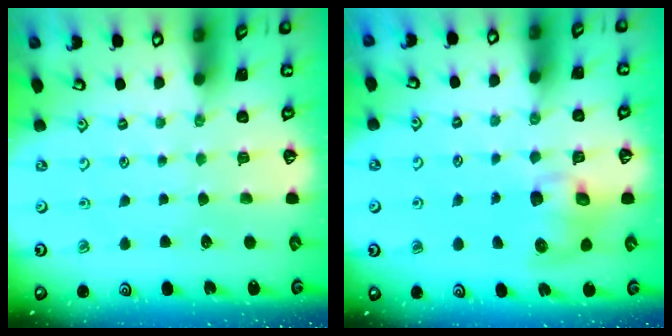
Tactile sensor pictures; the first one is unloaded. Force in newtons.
{"total": 8.9, "press": 8.8, "slide": 1.4}